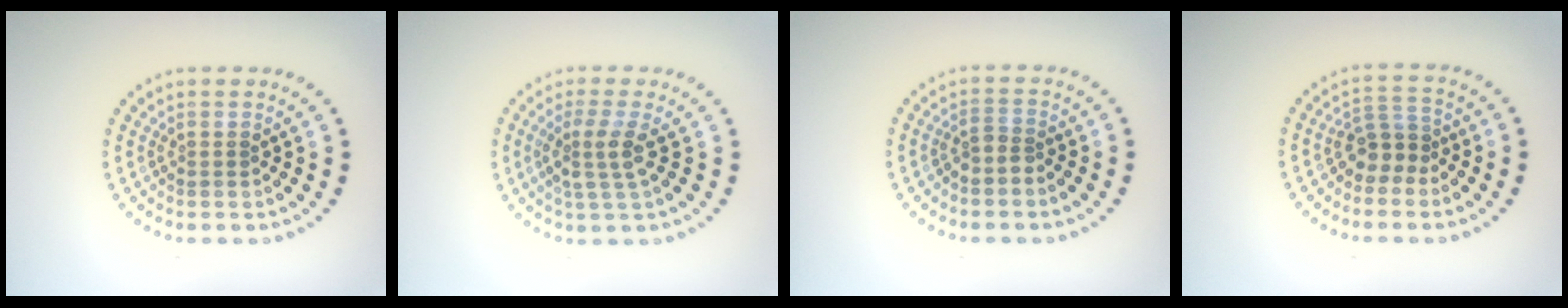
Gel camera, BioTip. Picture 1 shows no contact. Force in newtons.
{"total": 2.7, "press": 2.2, "slide": 1.6}
{"total": 1.5, "press": 1.1, "slide": 0.9}
{"total": 2.6, "press": 2.2, "slide": 1.3}